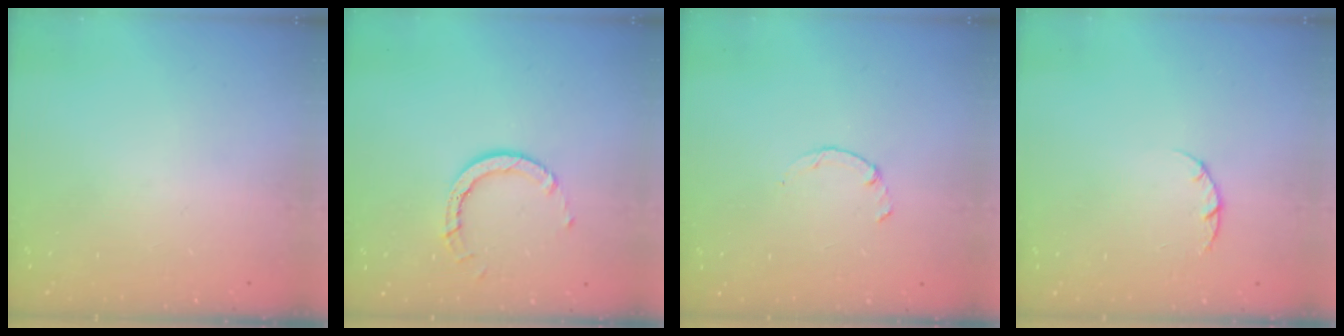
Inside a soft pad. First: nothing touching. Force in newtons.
{"total": 5.0, "press": 5.0, "slide": 0.3}
{"total": 1.5, "press": 1.4, "slide": 0.3}
{"total": 3.1, "press": 3.0, "slide": 0.4}